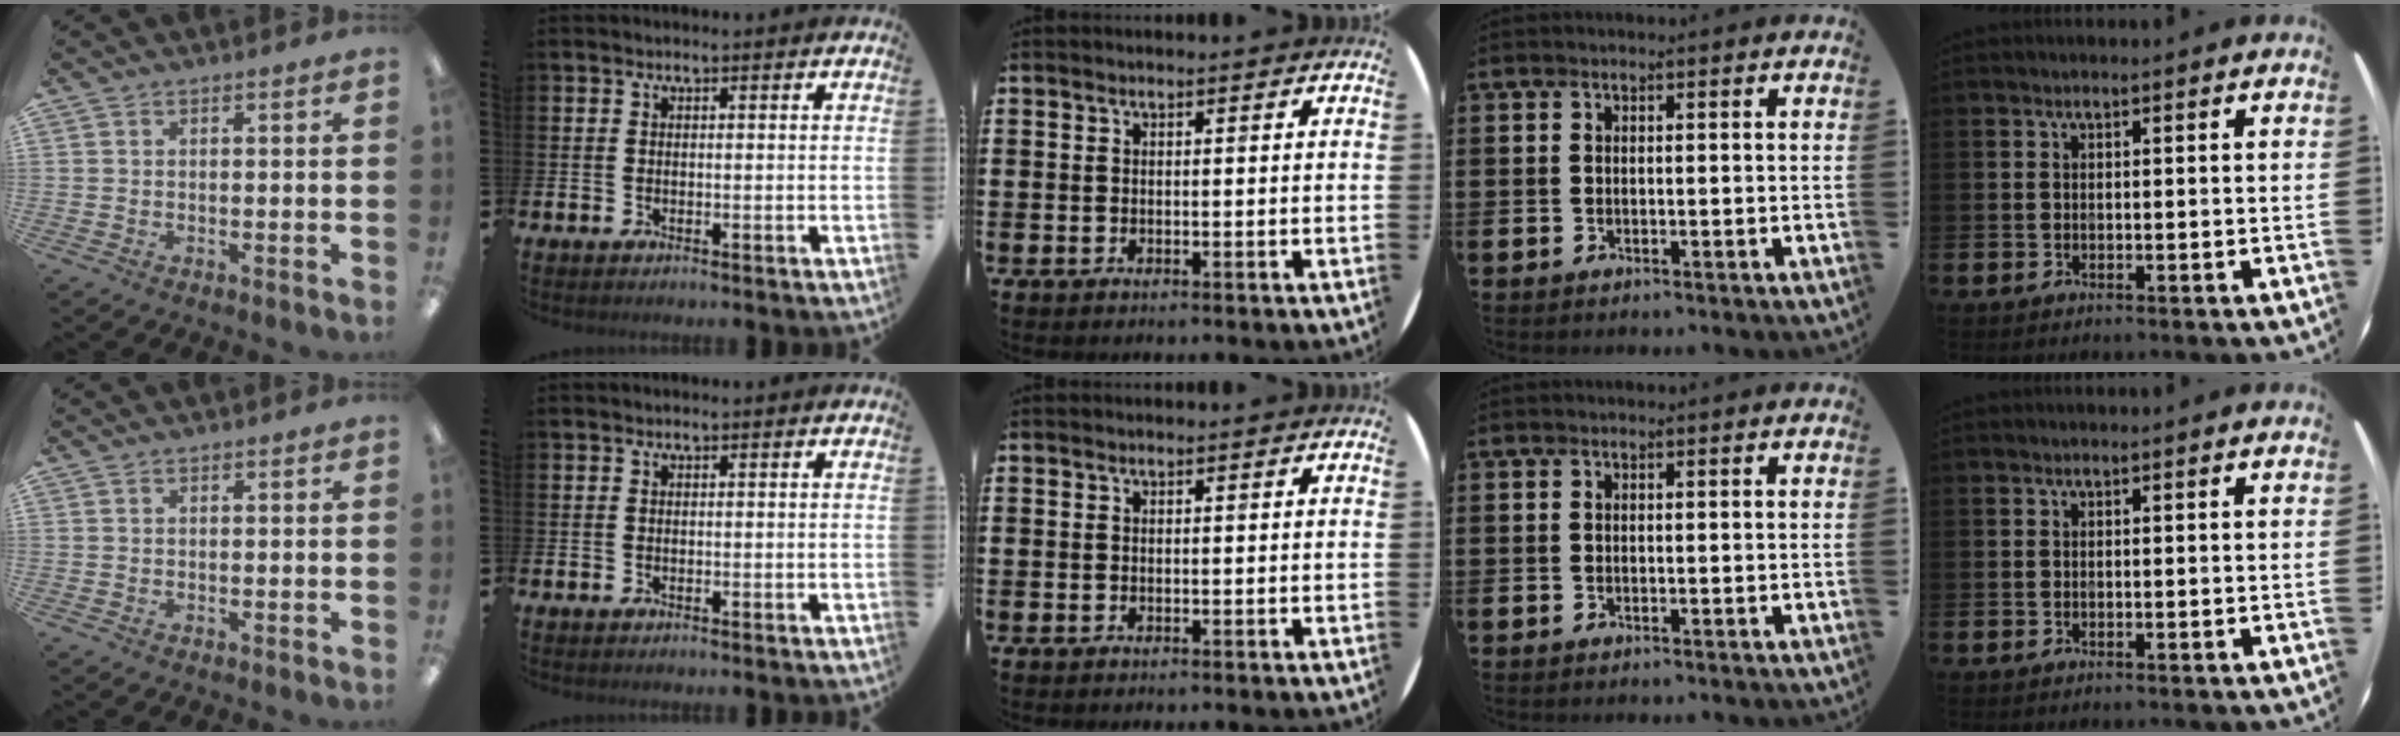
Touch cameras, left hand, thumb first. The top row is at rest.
{}